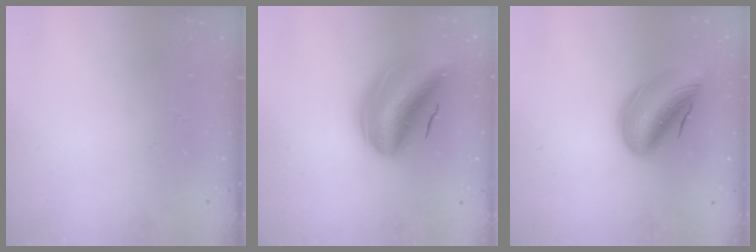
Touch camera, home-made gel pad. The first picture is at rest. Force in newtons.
{"total": 15.2, "press": 14.6, "slide": 4.3}
{"total": 13.4, "press": 12.9, "slide": 3.6}